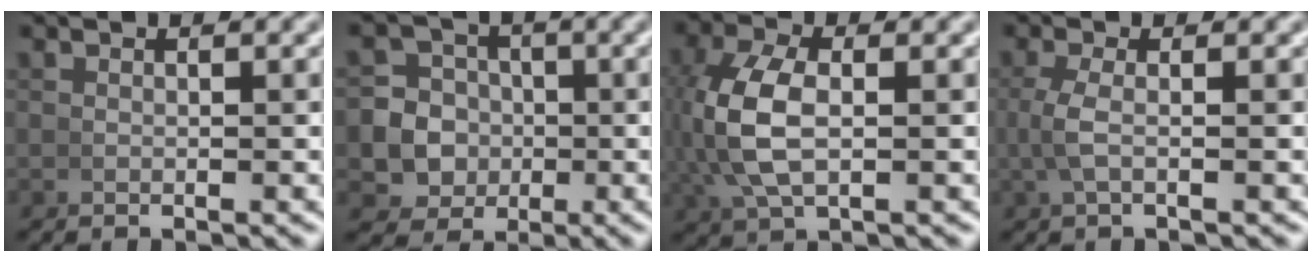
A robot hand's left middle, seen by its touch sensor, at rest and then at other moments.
{"total": 9.7, "force": [-2.0, 9.1, 2.8], "torque": [-0.062, -0.039, -0.037]}
{"total": 5.8, "force": [0.4, 3.0, 4.9], "torque": [-0.130, -0.004, 0.018]}
{"total": 2.0, "force": [0.0, 0.3, 2.0], "torque": [-0.055, 0.000, 0.003]}